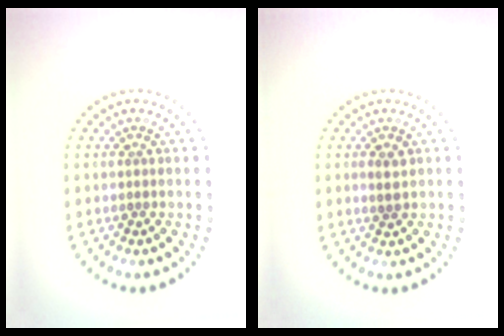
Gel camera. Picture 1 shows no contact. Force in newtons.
{"total": 1.2, "press": 1.1, "slide": 0.4}